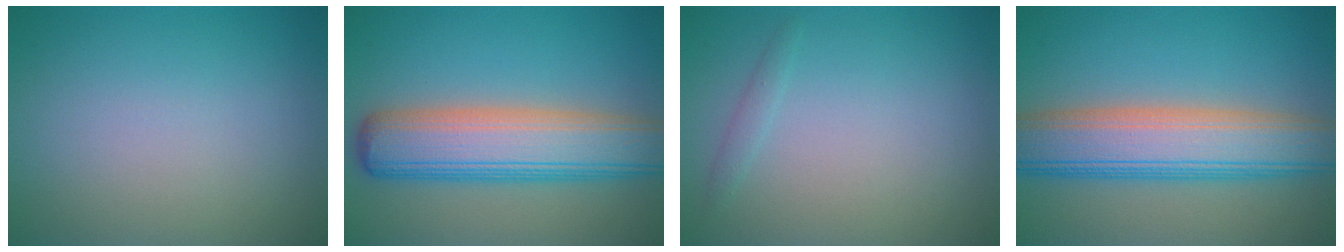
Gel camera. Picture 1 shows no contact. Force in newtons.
{"total": 8.8, "press": 8.8, "slide": 0.4}
{"total": 0.8, "press": 0.8, "slide": 0.1}
{"total": 8.9, "press": 8.9, "slide": 0.6}